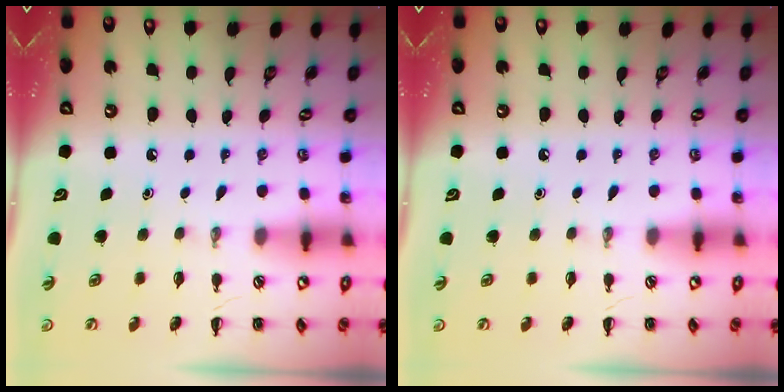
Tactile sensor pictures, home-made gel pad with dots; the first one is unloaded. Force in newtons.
{"total": 0.0}